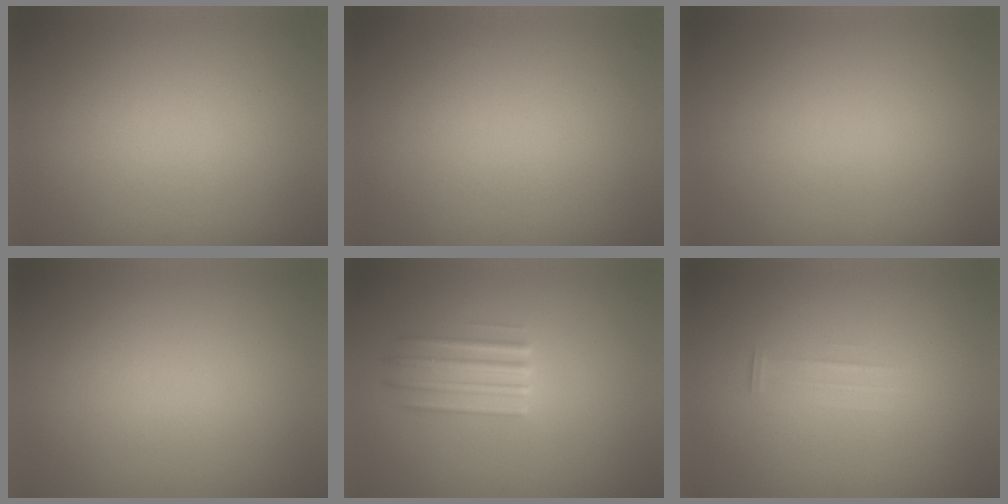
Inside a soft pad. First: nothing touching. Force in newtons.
{"total": 1.0}
{"total": 1.2}
{"total": 0.0}
{"total": 2.5}
{"total": 1.7}